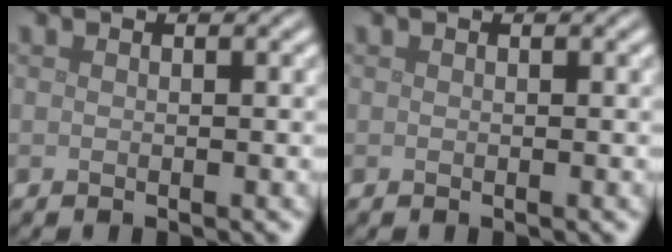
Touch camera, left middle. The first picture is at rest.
{"total": 0.0}